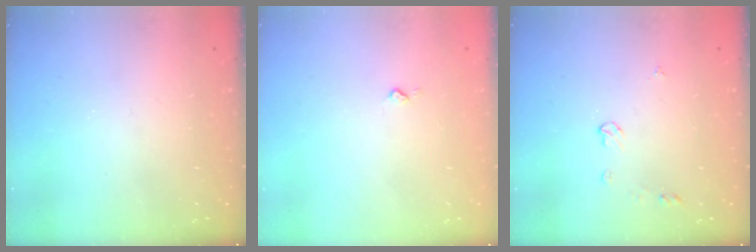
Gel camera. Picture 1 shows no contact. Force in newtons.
{"total": 2.7, "press": 2.7, "slide": 0.4}
{"total": 3.8, "press": 3.8, "slide": 0.6}